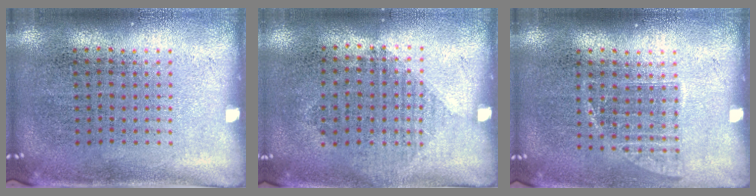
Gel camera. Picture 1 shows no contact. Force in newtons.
{"total": 1.0, "press": 0.9, "slide": 0.5}
{"total": 0.9, "press": 0.7, "slide": 0.4}